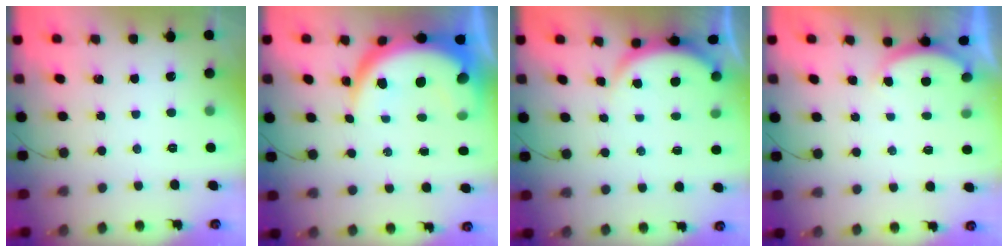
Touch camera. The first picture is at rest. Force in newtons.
{"total": 11.9, "press": 11.9, "slide": 1.2}
{"total": 3.7, "press": 3.7, "slide": 0.3}
{"total": 2.3, "press": 2.2, "slide": 0.6}